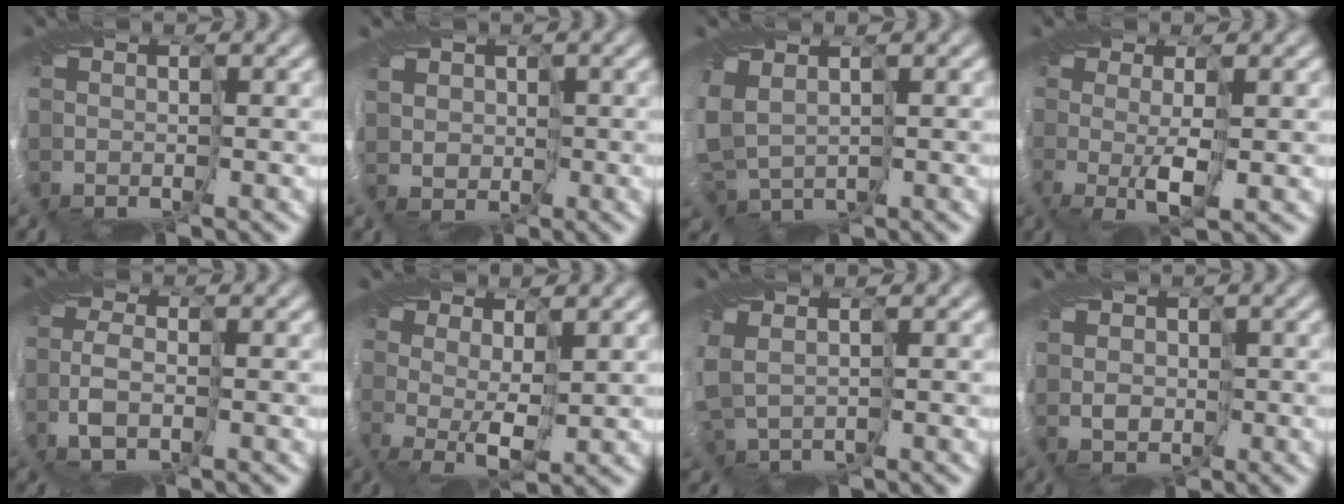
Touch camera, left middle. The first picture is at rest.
{"total": 1.4, "force": [-0.4, 1.3, 0.1], "torque": [0.016, 0.005, -0.005]}
{"total": 3.1, "force": [-1.4, 1.7, 2.2], "torque": [-0.048, -0.012, -0.032]}
{"total": 1.6, "force": [0.3, -1.4, 0.8], "torque": [-0.016, -0.005, 0.007]}
{"total": 1.5, "force": [-0.9, 0.2, 1.2], "torque": [-0.022, -0.002, -0.016]}
{"total": 1.7, "force": [1.3, -0.7, 0.7], "torque": [-0.015, -0.002, 0.027]}
{"total": 2.5, "force": [-1.2, 1.1, 1.9], "torque": [-0.037, -0.004, -0.028]}
{"total": 1.7, "force": [-0.5, 1.5, 0.7], "torque": [0.000, 0.002, -0.004]}